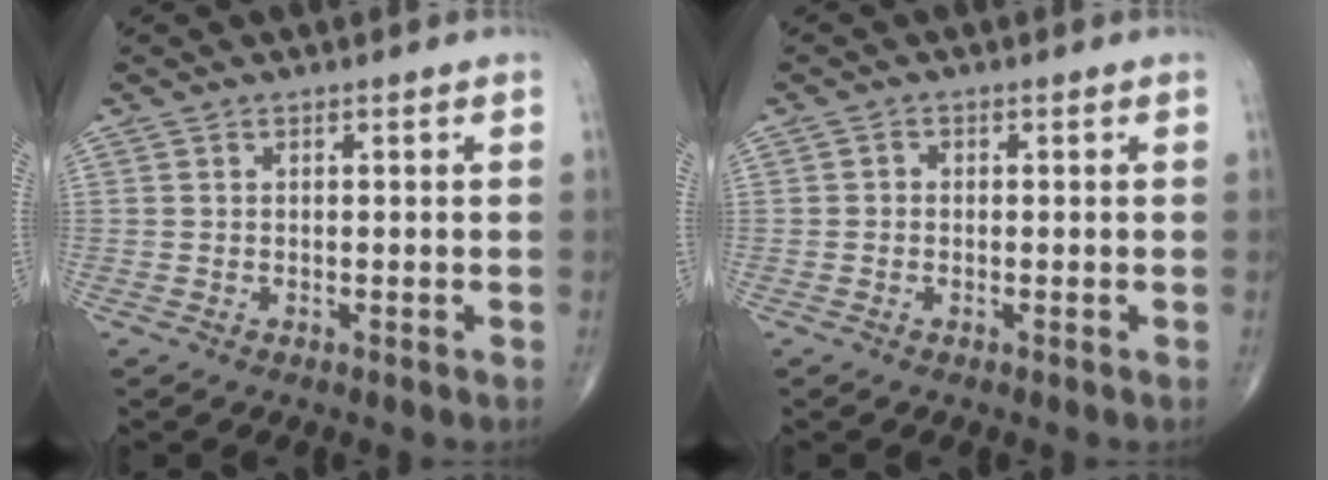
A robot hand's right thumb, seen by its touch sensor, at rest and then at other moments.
{"total": 0.8, "force": [-0.2, 0.7, 0.3], "torque": [0.000, 0.003, -0.008]}